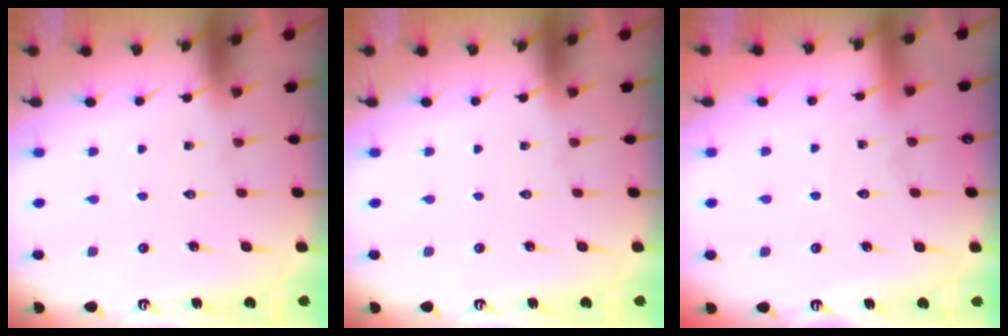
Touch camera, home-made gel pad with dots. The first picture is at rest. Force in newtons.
{"total": 0.0}
{"total": 3.1, "press": 3.0, "slide": 0.3}